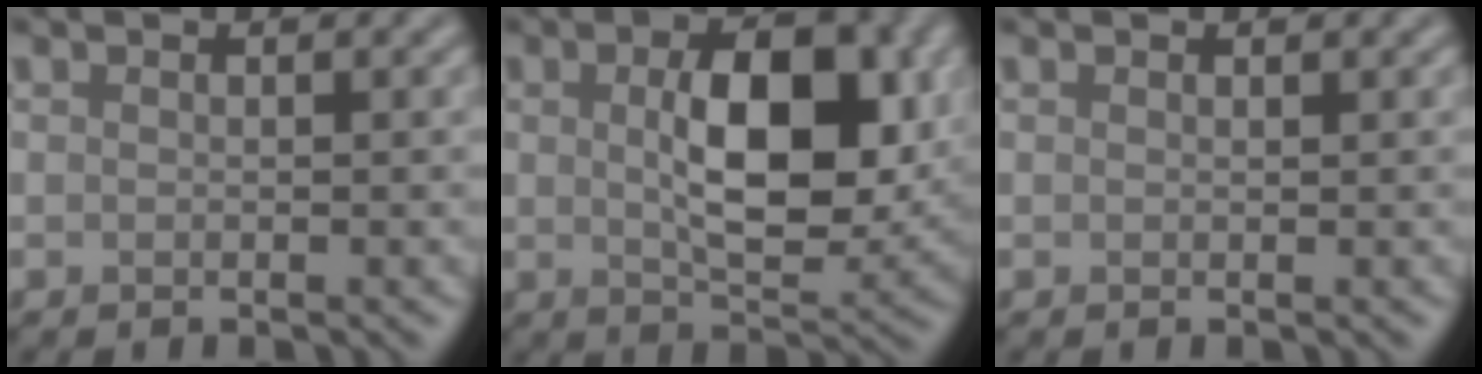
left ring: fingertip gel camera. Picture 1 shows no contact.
{"total": 8.8, "force": [1.1, 4.3, 7.6], "torque": [-0.121, -0.004, 0.024]}
{"total": 0.0}